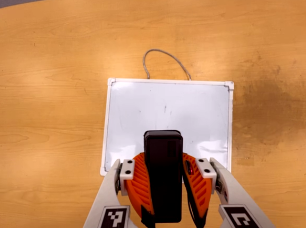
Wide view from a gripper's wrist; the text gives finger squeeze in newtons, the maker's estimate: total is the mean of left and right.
{"total": 9.3, "left": 7.5, "right": 11.1}